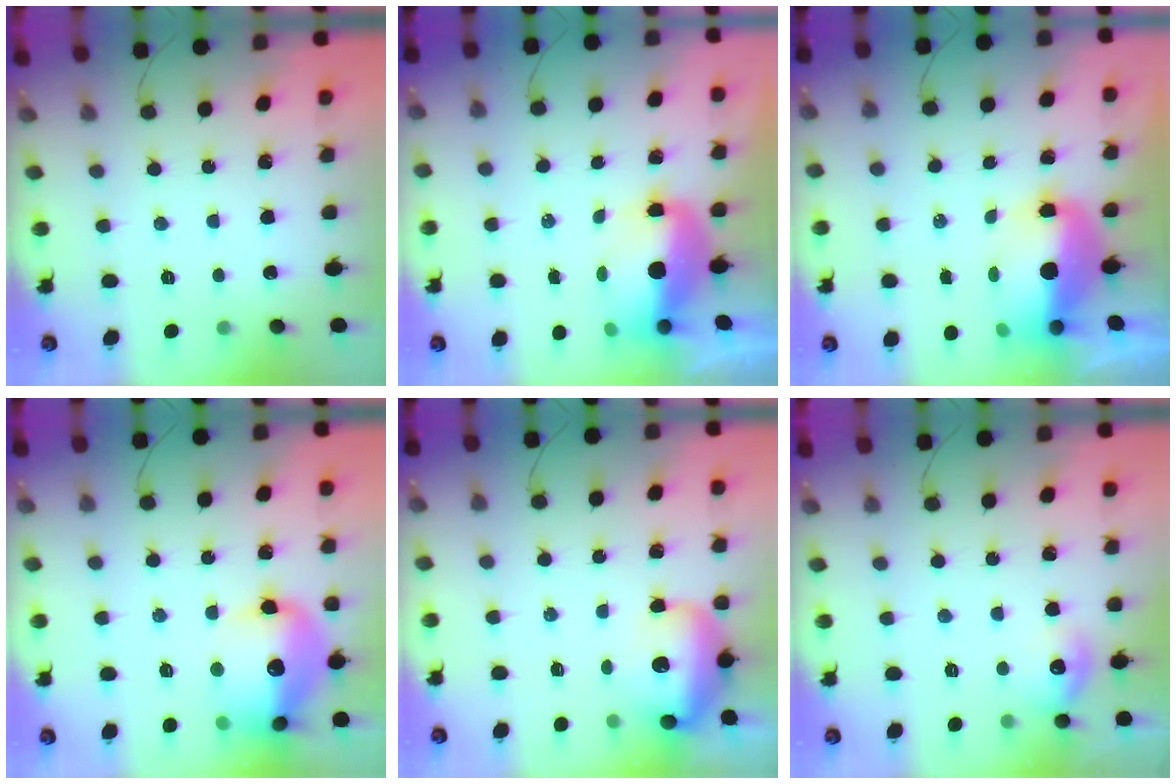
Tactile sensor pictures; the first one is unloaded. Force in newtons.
{"total": 9.7, "press": 9.6, "slide": 1.9}
{"total": 11.1, "press": 10.8, "slide": 2.6}
{"total": 20.3, "press": 20.2, "slide": 2.0}
{"total": 20.7, "press": 17.4, "slide": 11.3}
{"total": 9.1, "press": 9.0, "slide": 1.5}